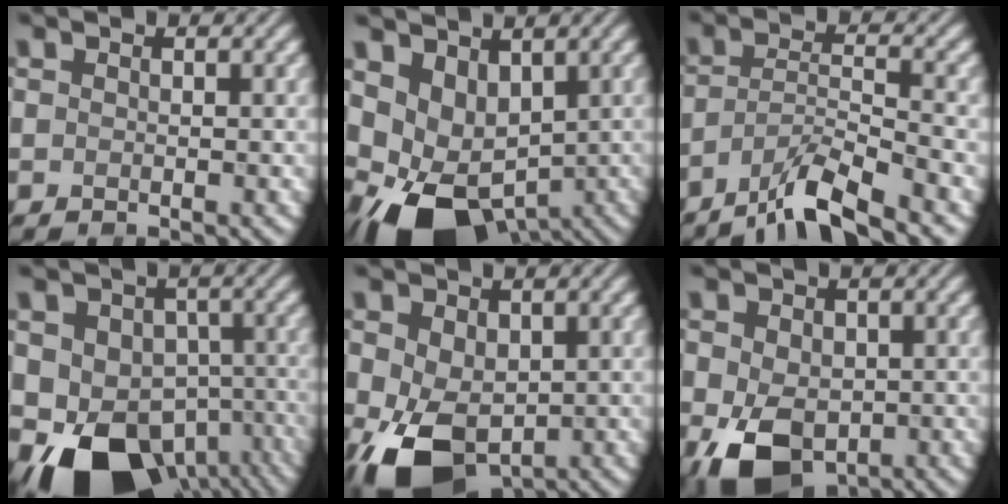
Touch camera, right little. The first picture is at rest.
{"total": 9.1, "force": [-1.5, 6.1, 6.5], "torque": [-0.124, -0.037, -0.007]}
{"total": 6.1, "force": [-4.5, 1.0, 4.0], "torque": [-0.064, 0.003, -0.090]}
{"total": 15.0, "force": [-7.1, 10.2, 8.5], "torque": [-0.130, -0.030, -0.091]}
{"total": 8.8, "force": [-2.4, 5.7, 6.3], "torque": [-0.142, -0.025, -0.036]}
{"total": 8.0, "force": [-2.4, 5.4, 5.4], "torque": [-0.113, -0.024, -0.038]}